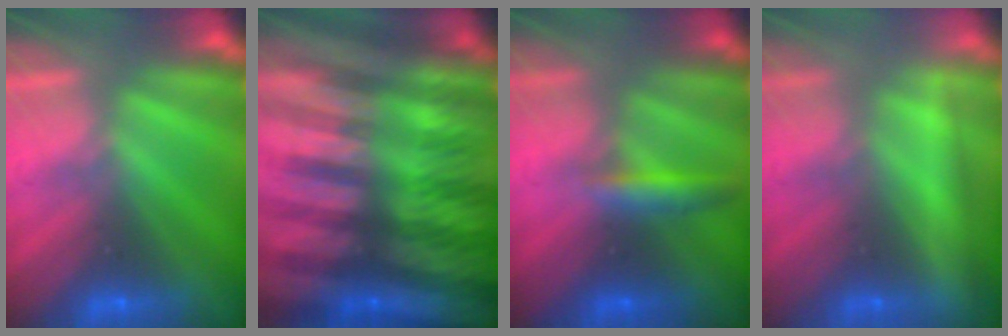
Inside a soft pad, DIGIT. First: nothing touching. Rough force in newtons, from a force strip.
{"total": 6.0}
{"total": 2.8}
{"total": 2.3}